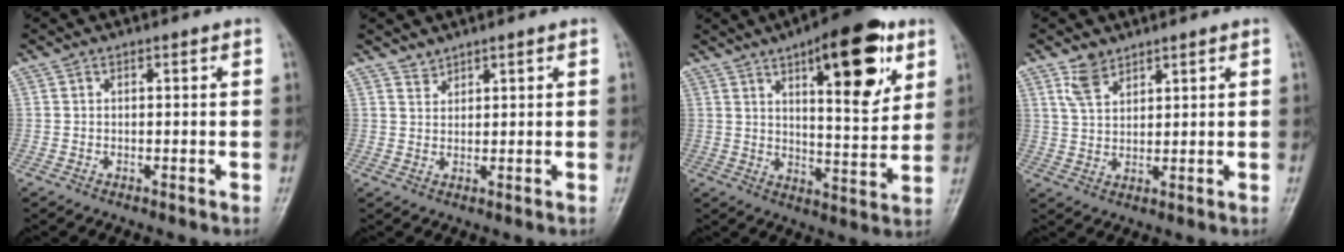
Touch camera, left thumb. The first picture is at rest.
{"total": 1.8, "force": [1.6, 0.7, 0.0], "torque": [0.012, -0.009, 0.030]}
{"total": 18.0, "force": [8.4, 6.4, 14.5], "torque": [-0.171, -0.033, 0.121]}
{"total": 4.5, "force": [3.2, 2.5, 2.0], "torque": [-0.028, -0.020, 0.070]}